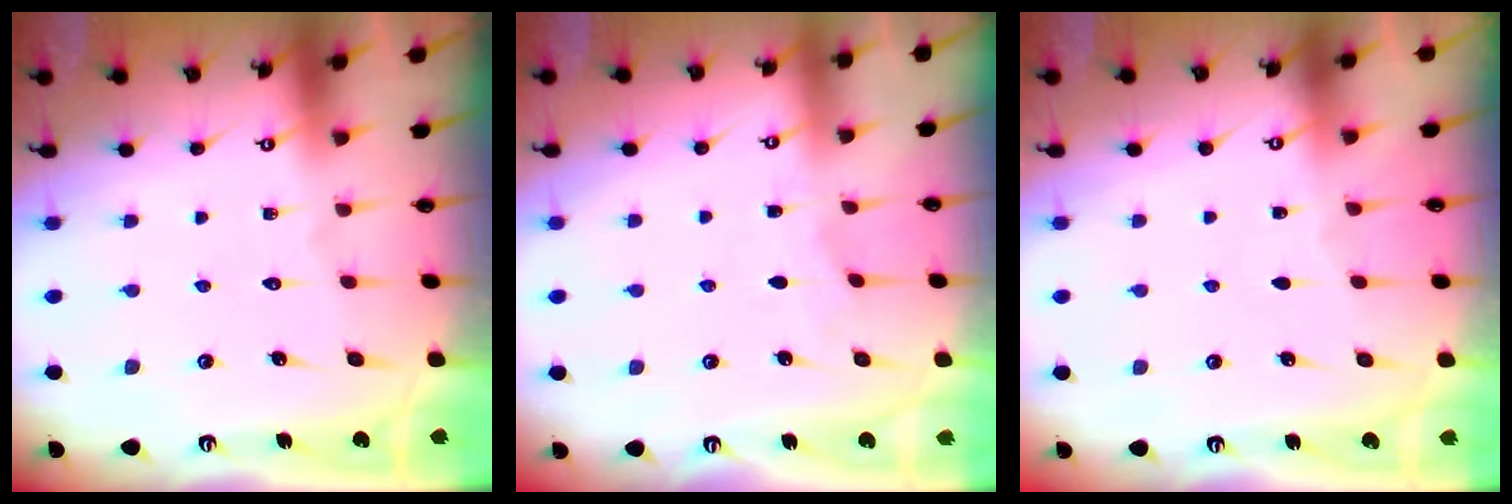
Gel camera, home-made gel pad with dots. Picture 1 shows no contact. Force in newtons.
{"total": 1.8, "press": 1.8, "slide": 0.3}
{"total": 2.3, "press": 2.2, "slide": 0.2}